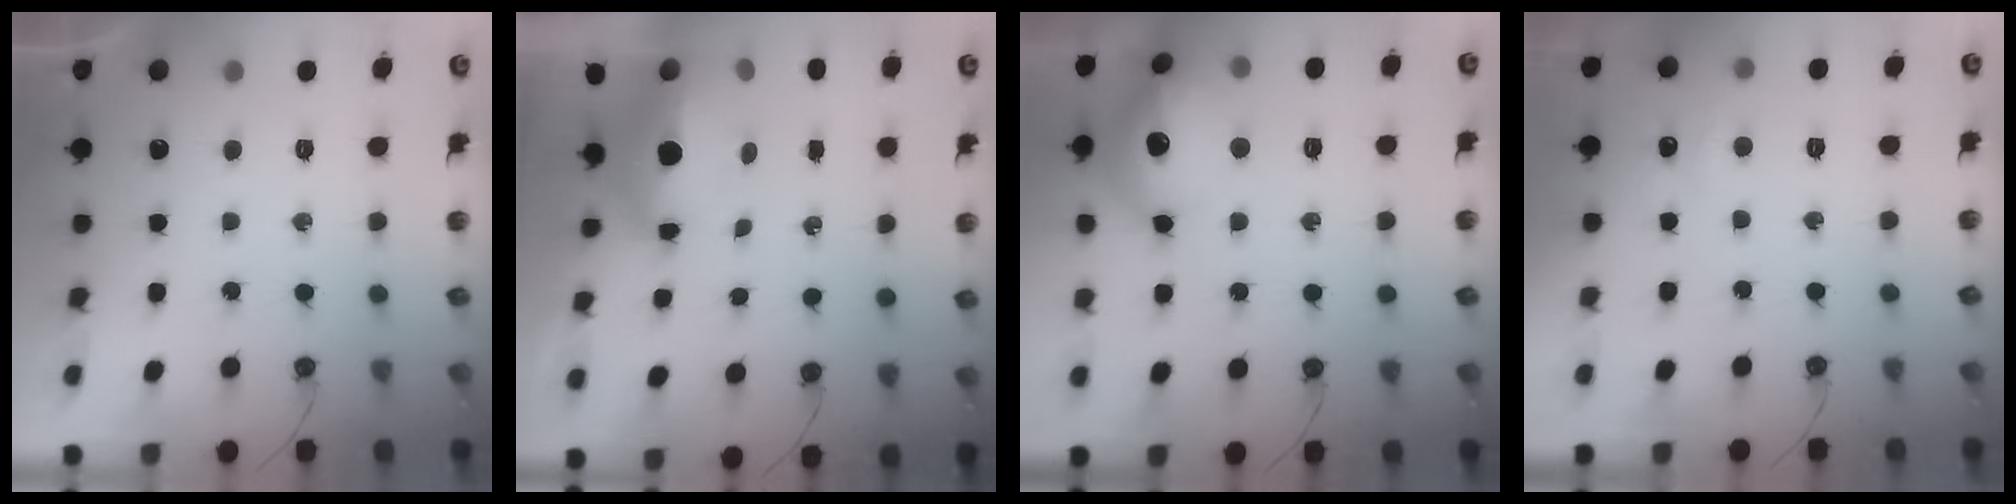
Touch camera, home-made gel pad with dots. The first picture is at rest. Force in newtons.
{"total": 14.7, "press": 9.3, "slide": 11.4}
{"total": 18.2, "press": 18.2, "slide": 1.4}
{"total": 3.6, "press": 3.5, "slide": 0.5}